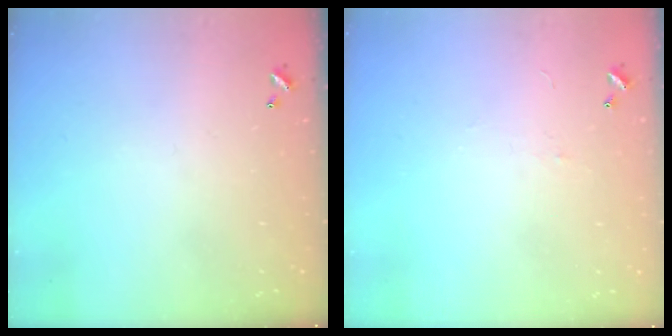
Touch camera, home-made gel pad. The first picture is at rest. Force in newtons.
{"total": 2.3, "press": 2.3, "slide": 0.3}